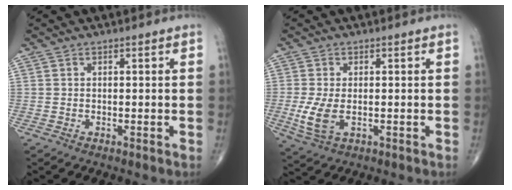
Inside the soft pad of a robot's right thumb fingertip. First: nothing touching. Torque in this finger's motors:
{"motor_torque": [-0.18, 0.46, 0.38, 0.25, 0.07]}